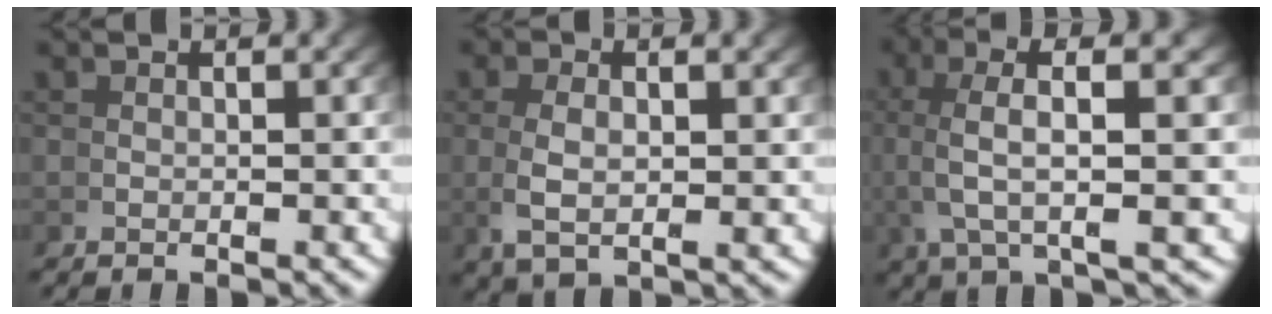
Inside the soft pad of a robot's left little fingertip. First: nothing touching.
{"total": 3.1, "force": [0.4, 1.0, 2.9], "torque": [-0.073, -0.006, 0.020]}
{"total": 6.5, "force": [3.4, 0.9, 5.6], "torque": [-0.099, 0.027, 0.055]}